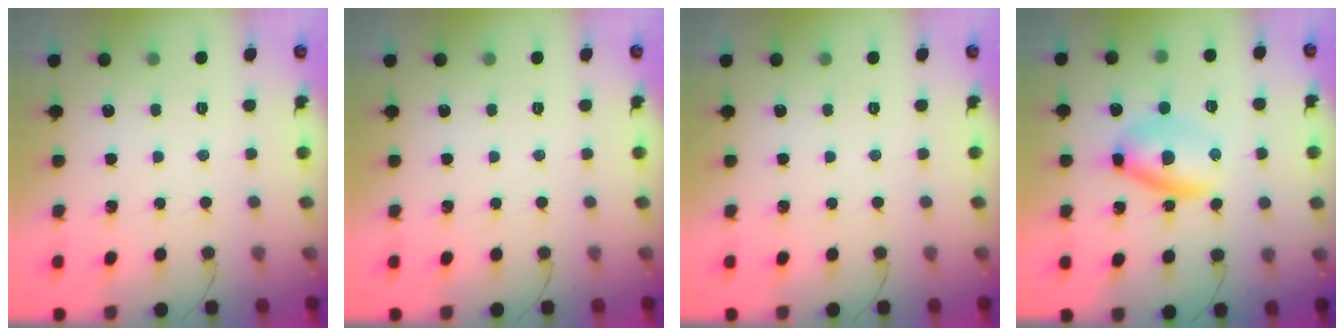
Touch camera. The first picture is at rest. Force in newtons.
{"total": 0.0}
{"total": 0.0}
{"total": 6.5, "press": 6.4, "slide": 1.2}